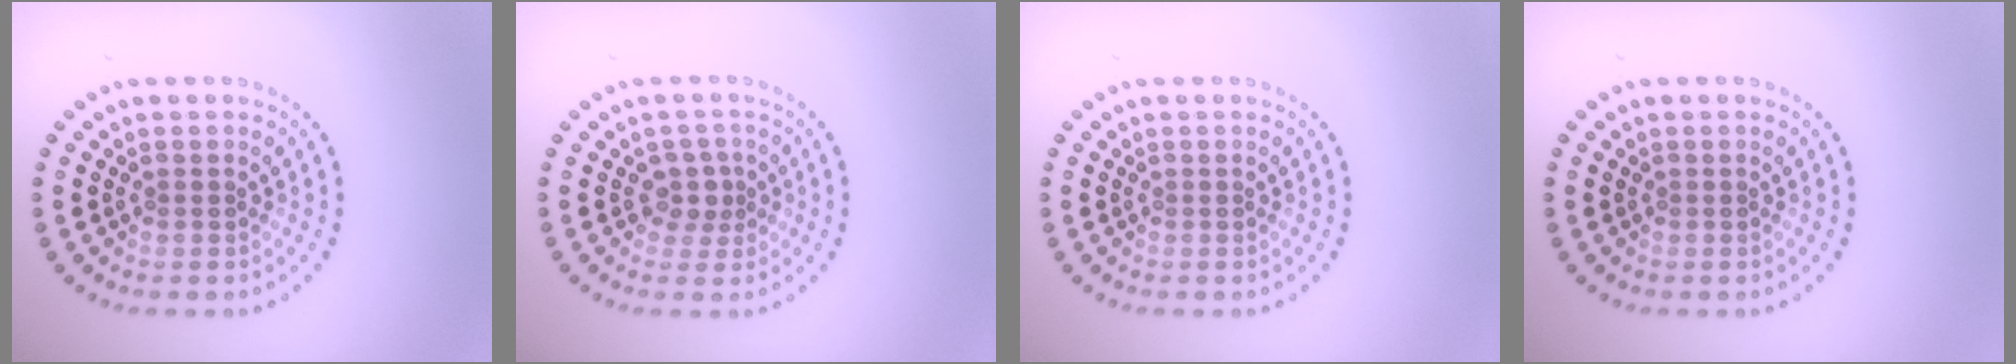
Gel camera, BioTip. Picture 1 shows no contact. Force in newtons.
{"total": 1.9, "press": 1.5, "slide": 1.2}
{"total": 0.0}
{"total": 0.0}